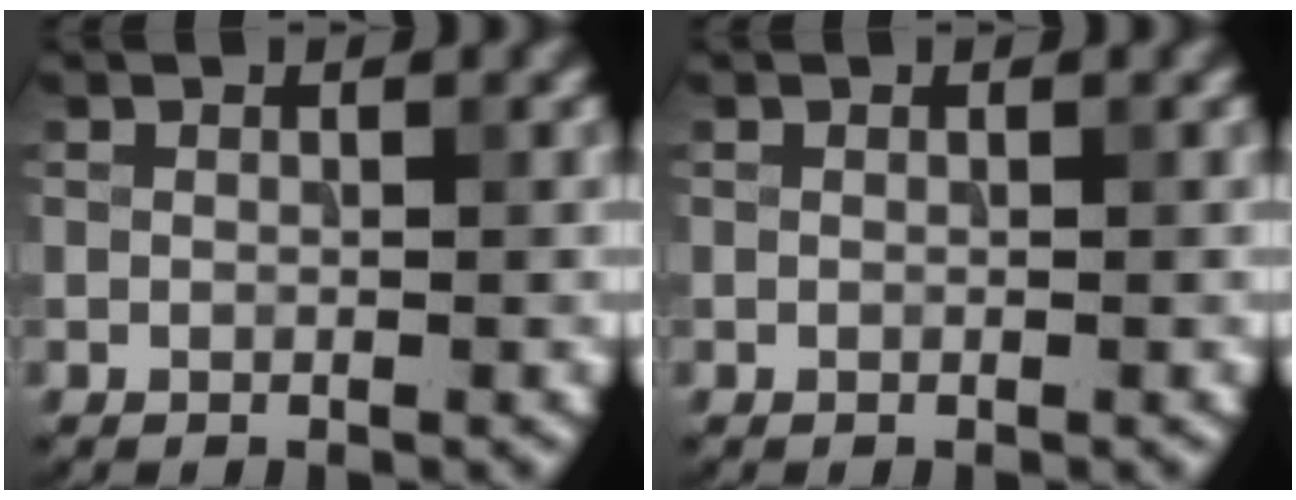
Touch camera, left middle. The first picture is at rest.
{"total": 0.0}